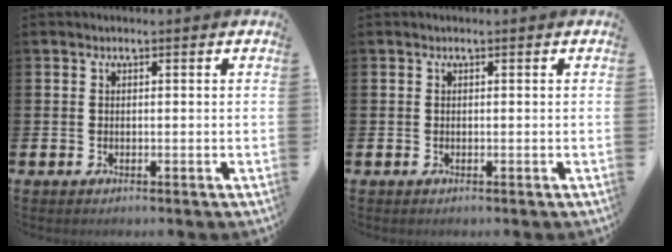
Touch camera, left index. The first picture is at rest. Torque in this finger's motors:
{"motor_torque": [0.00, 0.00, 0.00, 0.01]}